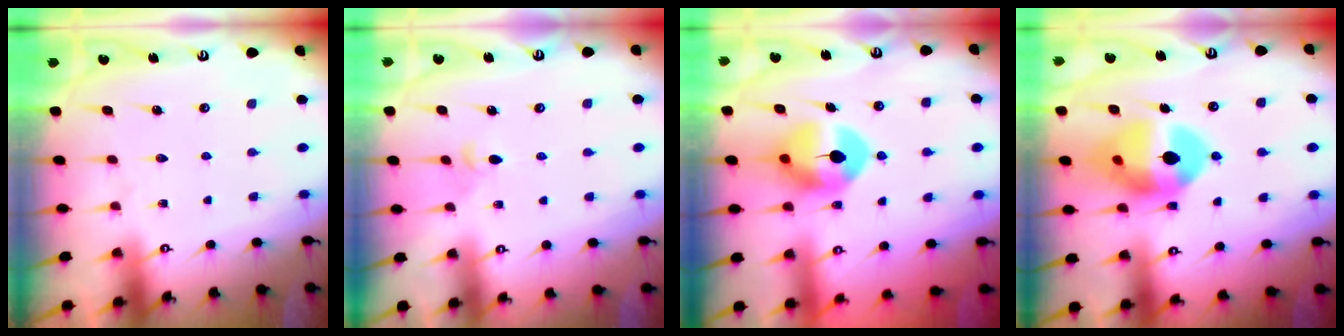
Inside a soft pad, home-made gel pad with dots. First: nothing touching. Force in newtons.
{"total": 3.2, "press": 3.1, "slide": 0.8}
{"total": 9.1, "press": 9.0, "slide": 1.3}
{"total": 13.9, "press": 13.8, "slide": 1.7}